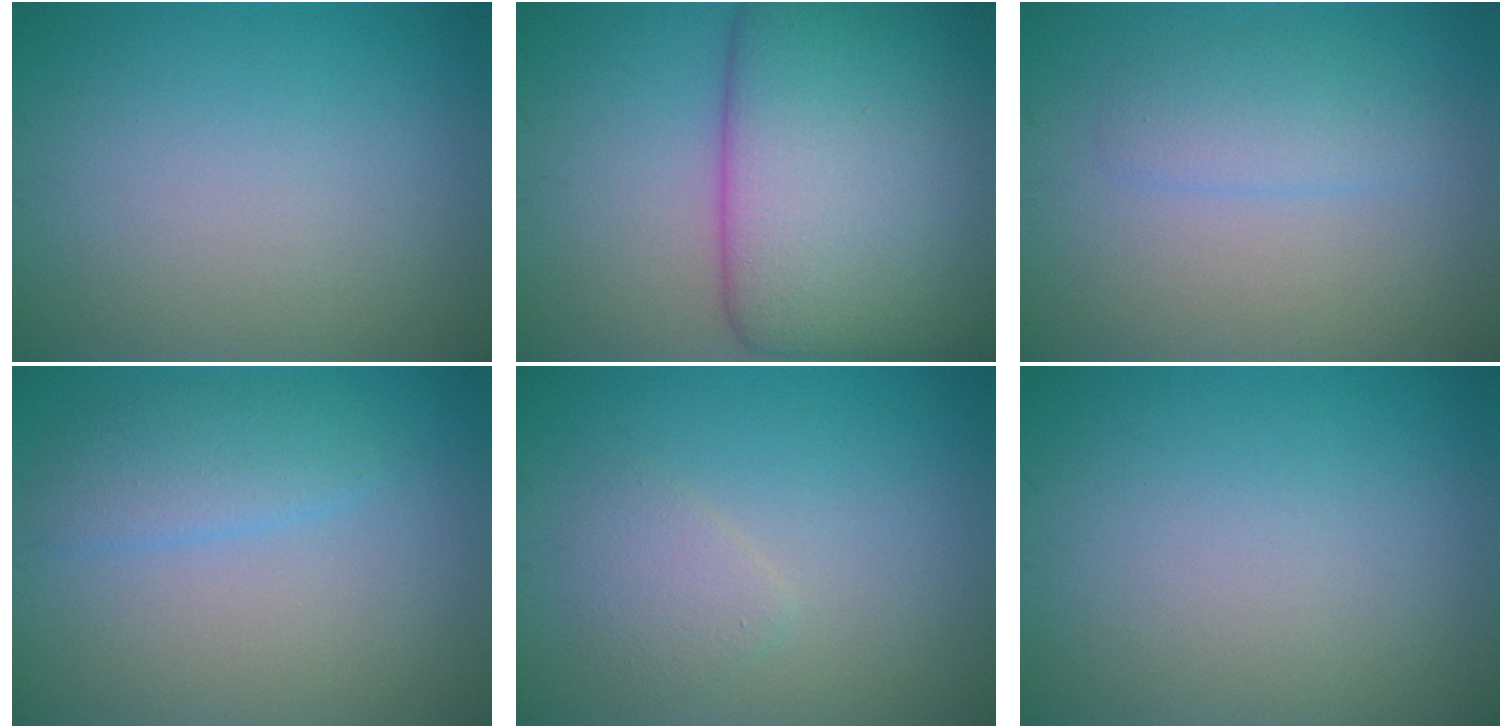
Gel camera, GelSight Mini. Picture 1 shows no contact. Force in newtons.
{"total": 14.5, "press": 14.5, "slide": 0.4}
{"total": 2.2, "press": 2.2, "slide": 0.1}
{"total": 2.7, "press": 2.7, "slide": 0.2}
{"total": 1.8, "press": 1.8, "slide": 0.2}
{"total": 0.0}